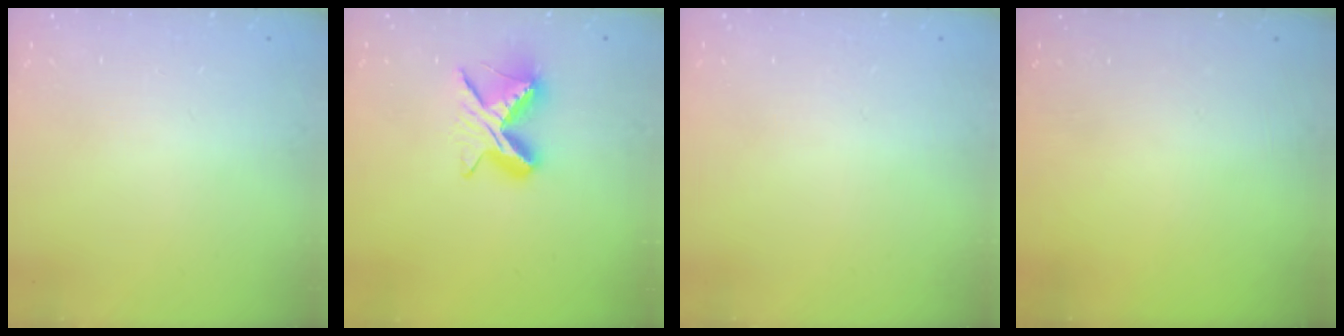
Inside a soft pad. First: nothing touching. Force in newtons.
{"total": 9.3, "press": 9.3, "slide": 0.8}
{"total": 0.0}
{"total": 0.0}